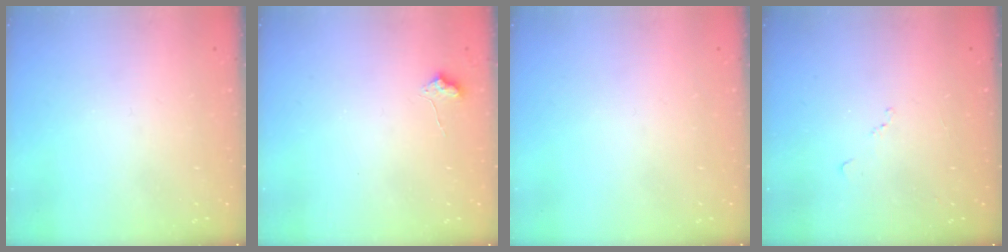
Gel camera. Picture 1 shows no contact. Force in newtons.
{"total": 6.5, "press": 6.5, "slide": 0.8}
{"total": 0.0}
{"total": 6.6, "press": 6.6, "slide": 0.7}